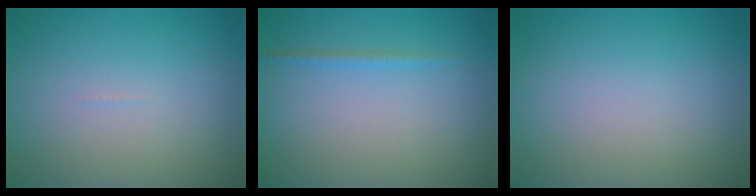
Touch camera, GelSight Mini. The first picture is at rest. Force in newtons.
{"total": 0.8, "press": 0.8, "slide": 0.1}
{"total": 0.0}